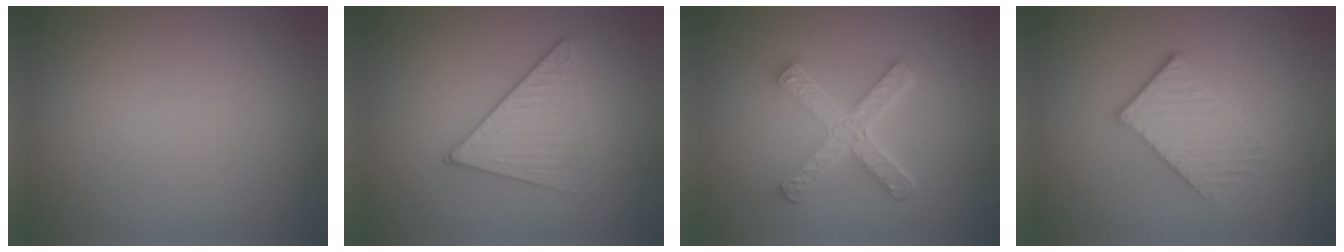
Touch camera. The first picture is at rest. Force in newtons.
{"total": 3.4, "press": 2.9, "slide": 1.8}
{"total": 5.0, "press": 3.7, "slide": 3.3}
{"total": 3.1, "press": 2.8, "slide": 1.3}